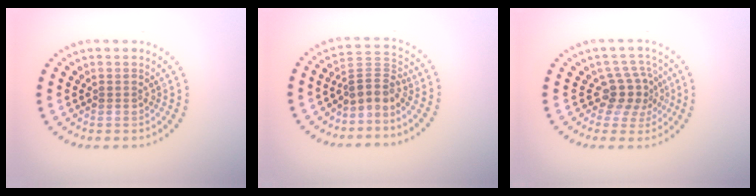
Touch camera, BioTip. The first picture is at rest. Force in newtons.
{"total": 2.8, "press": 2.0, "slide": 2.0}
{"total": 3.2, "press": 2.4, "slide": 2.1}